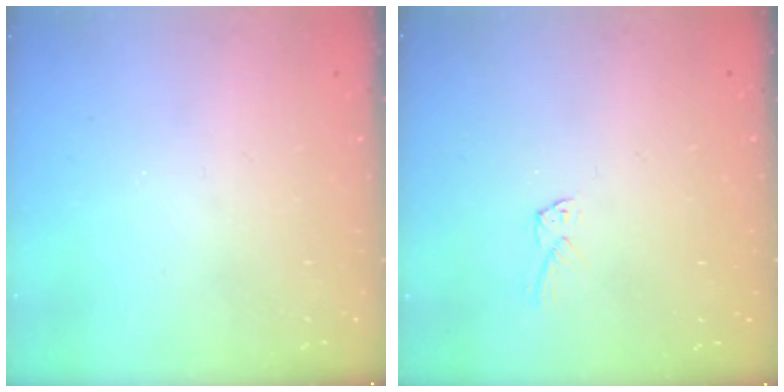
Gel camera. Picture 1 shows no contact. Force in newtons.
{"total": 1.8, "press": 1.7, "slide": 0.1}